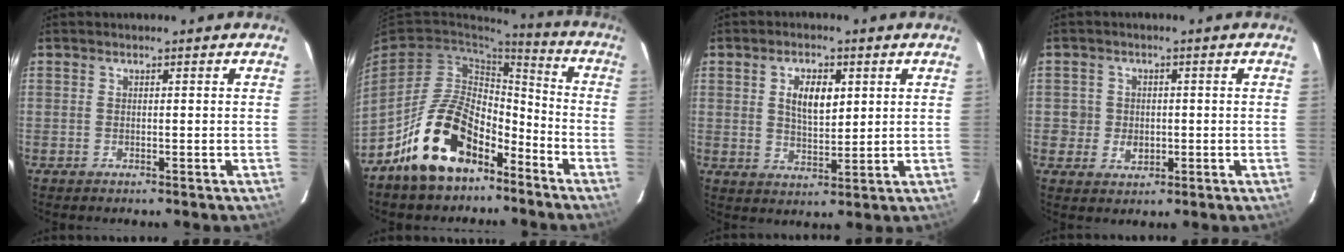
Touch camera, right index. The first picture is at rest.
{"total": 16.9, "force": [-10.4, 9.2, 9.8], "torque": [-0.187, 0.029, -0.164]}
{"total": 6.5, "force": [2.0, 3.2, 5.2], "torque": [-0.092, 0.005, 0.040]}
{"total": 3.9, "force": [-0.6, 3.7, 1.0], "torque": [-0.021, 0.009, -0.008]}